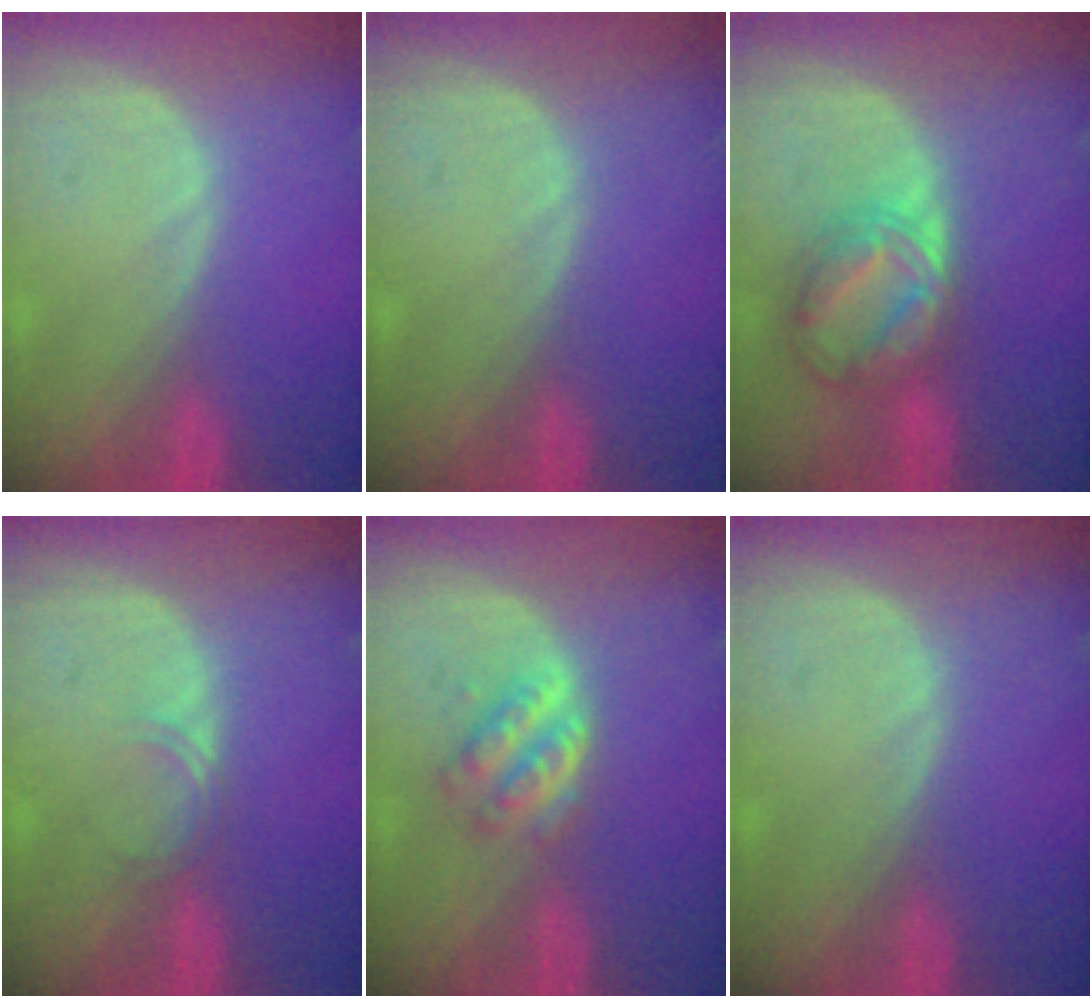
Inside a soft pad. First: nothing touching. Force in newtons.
{"total": 0.0}
{"total": 7.3, "press": 7.3, "slide": 0.5}
{"total": 1.7, "press": 1.7, "slide": 0.3}
{"total": 4.8, "press": 4.4, "slide": 1.9}
{"total": 0.0}